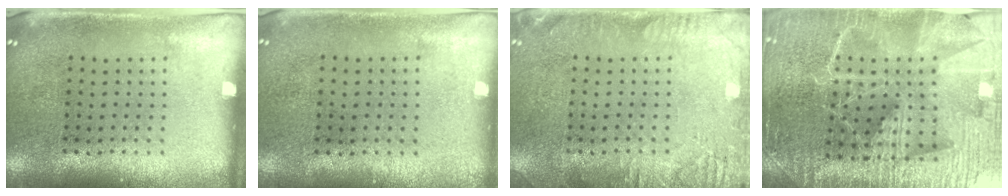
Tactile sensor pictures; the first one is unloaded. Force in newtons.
{"total": 0.0}
{"total": 2.6, "press": 2.5, "slide": 0.4}
{"total": 4.9, "press": 4.5, "slide": 2.0}